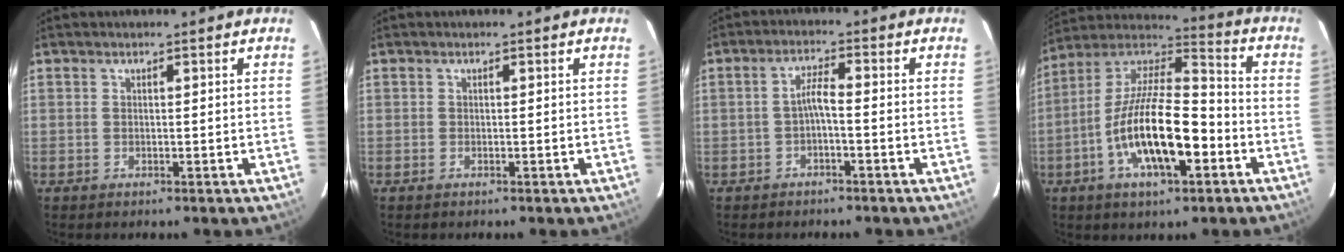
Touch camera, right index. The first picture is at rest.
{"total": 0.0}
{"total": 2.7, "force": [-1.2, 0.3, 2.4], "torque": [-0.052, 0.009, -0.023]}
{"total": 18.4, "force": [-6.3, 6.5, 16.1], "torque": [-0.302, -0.001, -0.117]}